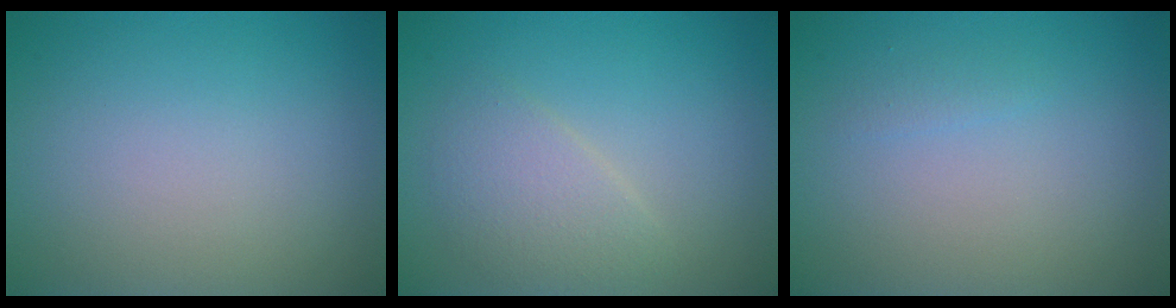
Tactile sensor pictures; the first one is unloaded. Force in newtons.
{"total": 2.6, "press": 2.5, "slide": 0.2}
{"total": 0.6, "press": 0.6, "slide": 0.1}